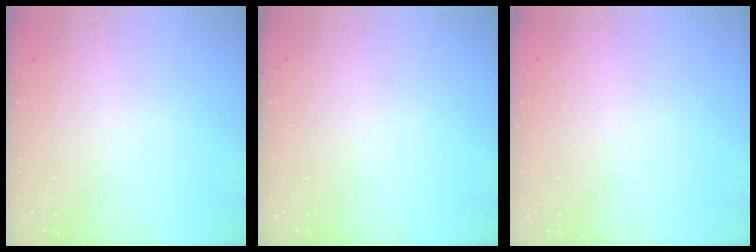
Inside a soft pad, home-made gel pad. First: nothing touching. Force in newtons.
{"total": 0.0}
{"total": 1.1, "press": 0.8, "slide": 0.7}